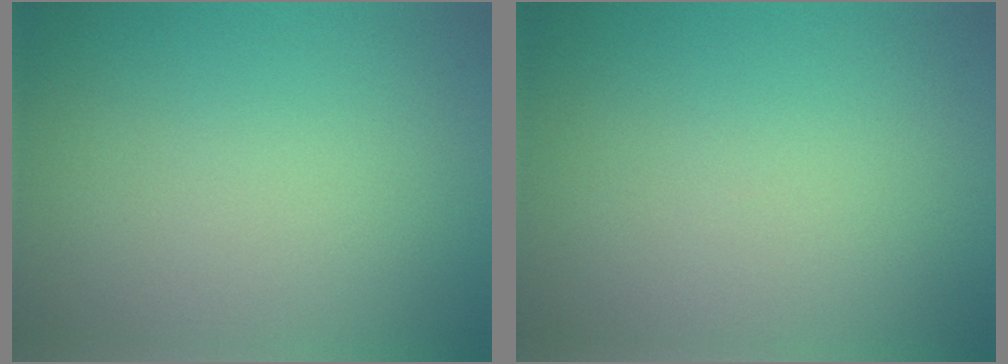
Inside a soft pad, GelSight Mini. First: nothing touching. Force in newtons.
{"total": 0.0}